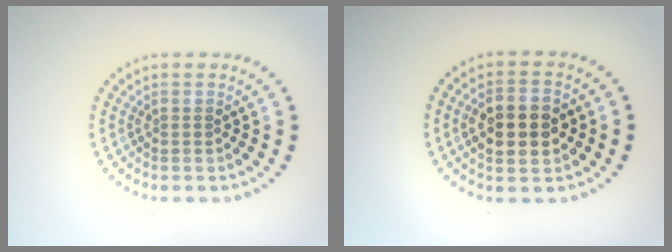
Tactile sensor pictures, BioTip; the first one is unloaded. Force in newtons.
{"total": 5.0, "press": 5.0, "slide": 0.2}